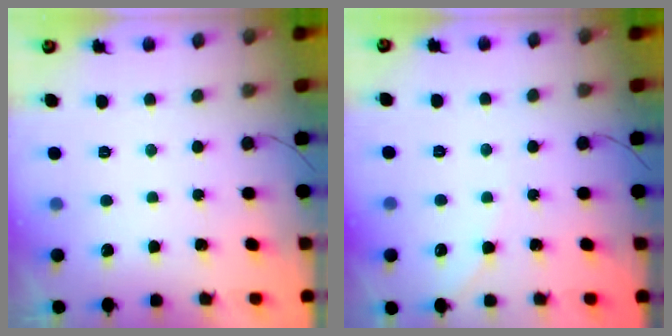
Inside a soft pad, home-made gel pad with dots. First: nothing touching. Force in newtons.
{"total": 4.2, "press": 4.1, "slide": 0.6}